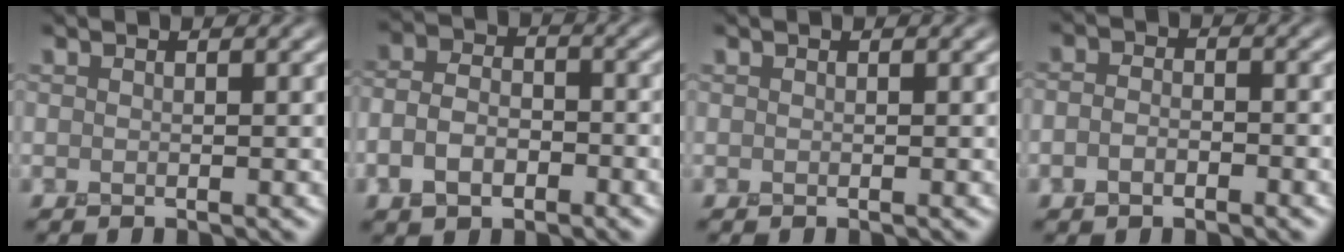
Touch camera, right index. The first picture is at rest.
{"total": 4.4, "force": [-1.7, 3.0, 2.8], "torque": [-0.052, 0.000, -0.038]}
{"total": 0.0}
{"total": 2.1, "force": [-0.9, 1.3, 1.4], "torque": [-0.023, 0.001, -0.022]}